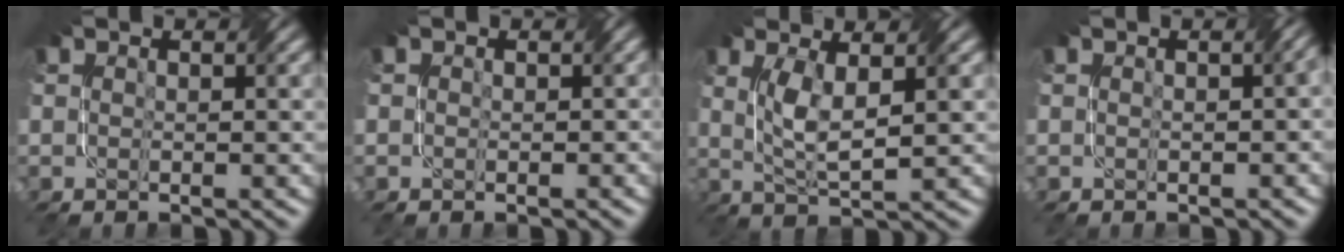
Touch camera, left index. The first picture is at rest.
{"total": 0.6, "force": [0.2, 0.6, 0.2], "torque": [-0.001, -0.004, -0.002]}
{"total": 3.6, "force": [0.9, 0.9, 3.4], "torque": [-0.073, -0.004, 0.024]}
{"total": 1.6, "force": [0.1, 0.5, 1.5], "torque": [-0.018, 0.000, 0.005]}